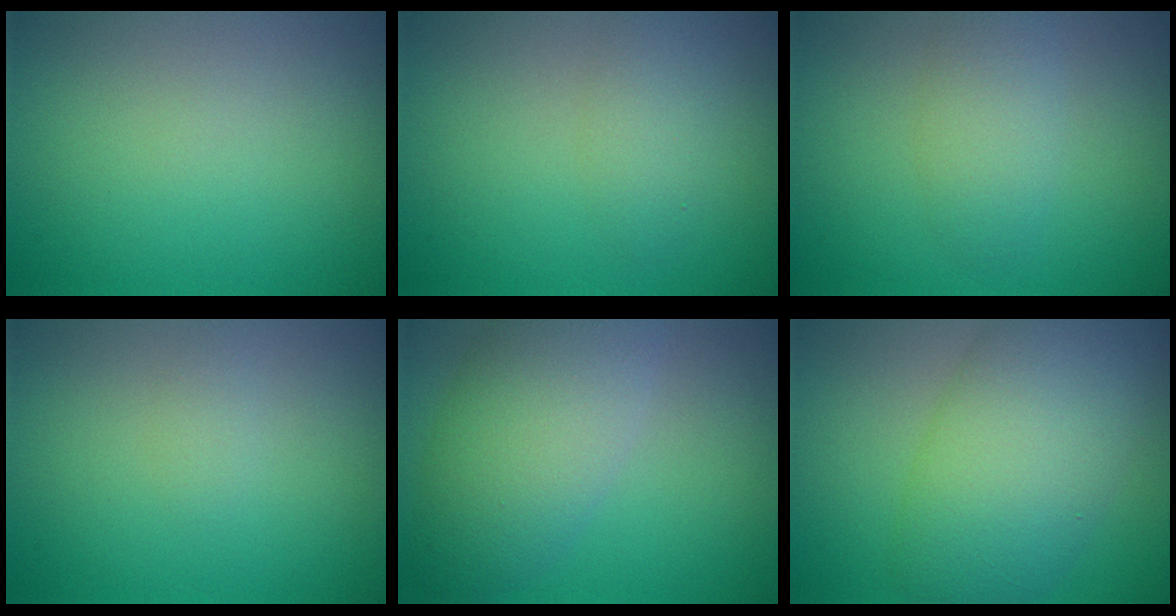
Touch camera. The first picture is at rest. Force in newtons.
{"total": 2.3, "press": 2.3, "slide": 0.1}
{"total": 2.8, "press": 2.8, "slide": 0.2}
{"total": 0.8, "press": 0.8, "slide": 0.1}
{"total": 7.0, "press": 7.0, "slide": 0.6}
{"total": 9.1, "press": 9.1, "slide": 0.4}